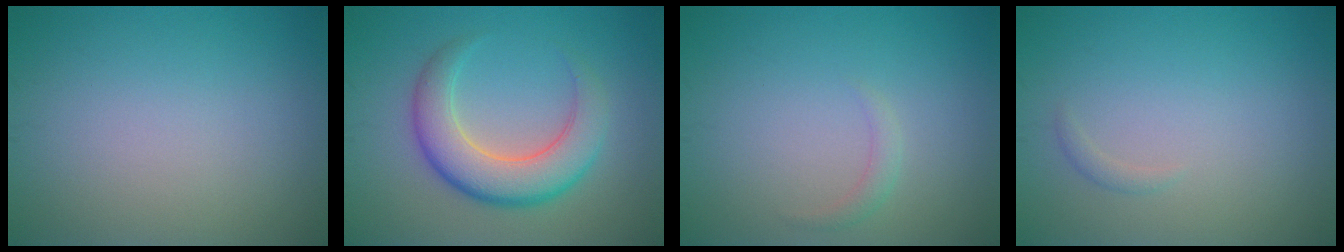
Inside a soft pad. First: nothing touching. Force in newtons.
{"total": 6.2, "press": 6.2, "slide": 0.3}
{"total": 1.0, "press": 1.0, "slide": 0.0}
{"total": 0.7, "press": 0.7, "slide": 0.0}